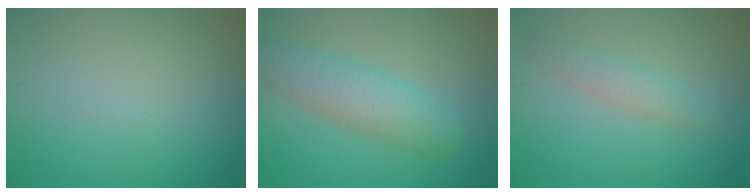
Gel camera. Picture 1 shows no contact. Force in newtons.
{"total": 5.3, "press": 5.3, "slide": 0.2}
{"total": 2.0, "press": 2.0, "slide": 0.0}